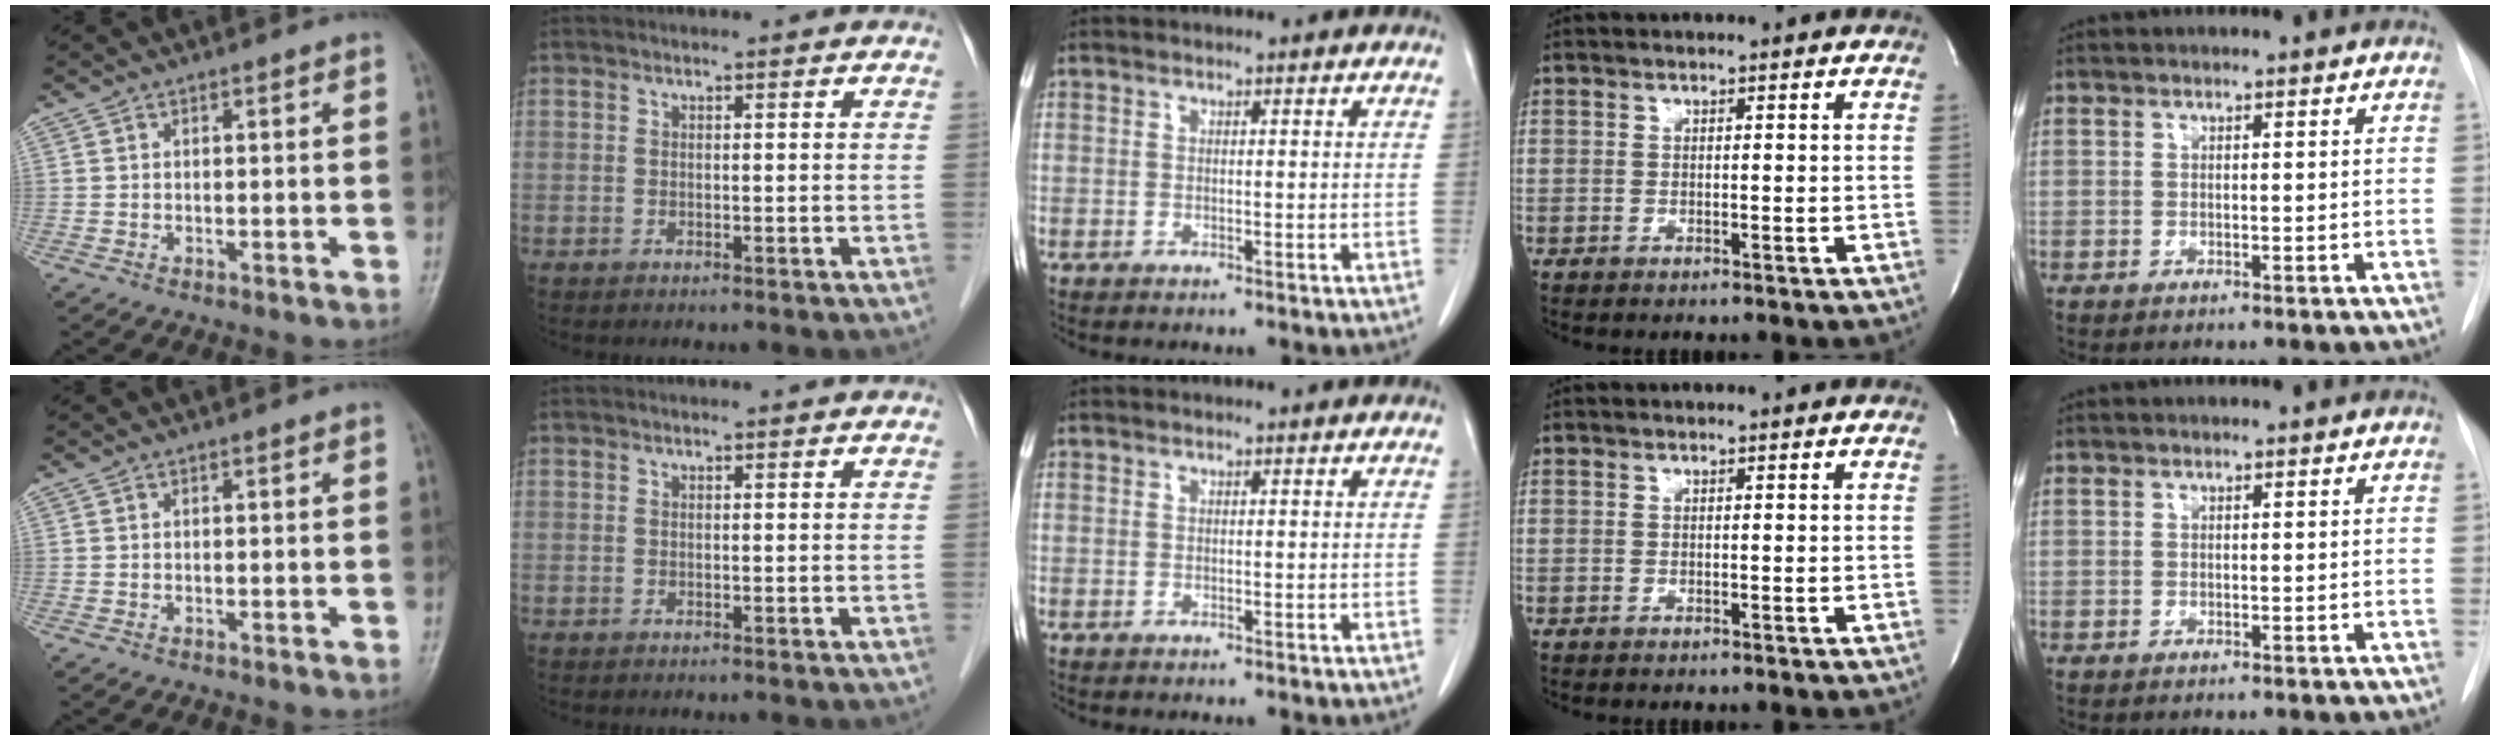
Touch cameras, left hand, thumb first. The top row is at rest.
{}